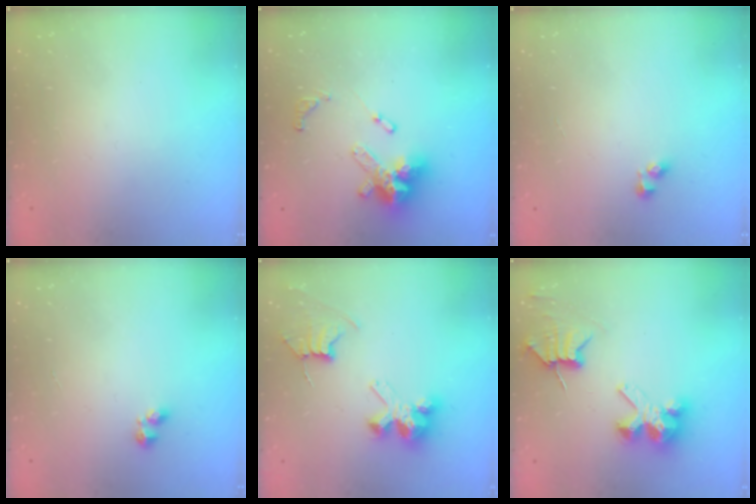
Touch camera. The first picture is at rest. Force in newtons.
{"total": 15.2, "press": 15.1, "slide": 1.3}
{"total": 2.0, "press": 2.0, "slide": 0.3}
{"total": 2.2, "press": 2.1, "slide": 0.6}
{"total": 7.9, "press": 7.8, "slide": 0.6}
{"total": 7.7, "press": 7.7, "slide": 0.7}